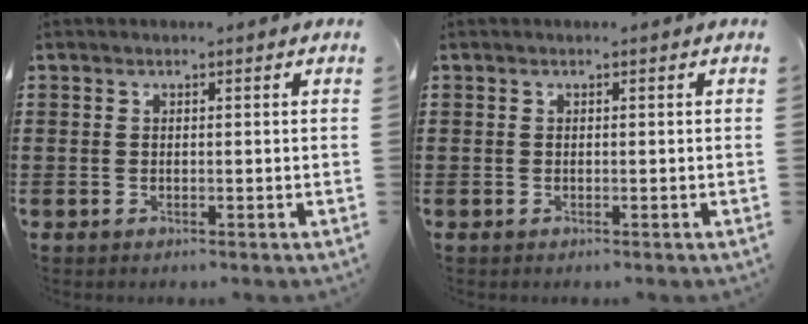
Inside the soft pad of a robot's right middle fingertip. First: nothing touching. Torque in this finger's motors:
{"motor_torque": [0.00, 0.00, 0.00, -0.01]}